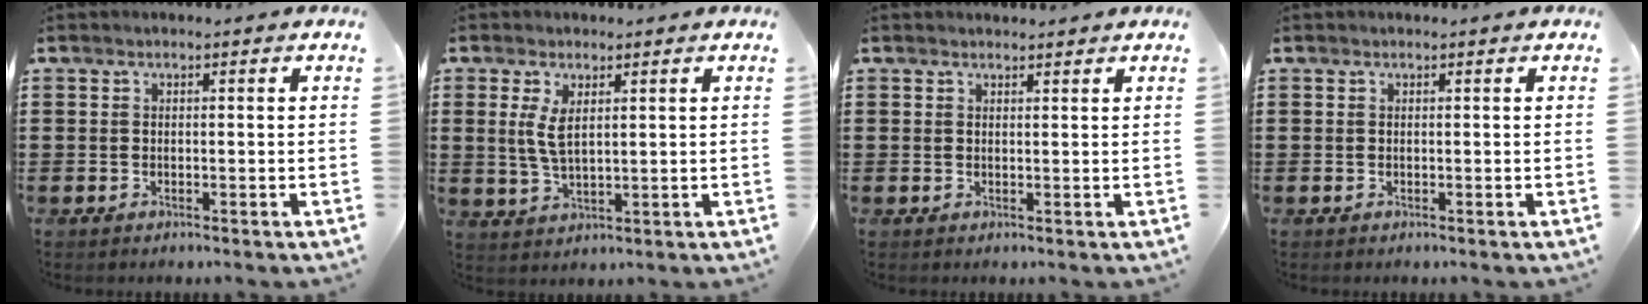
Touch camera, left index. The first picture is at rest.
{"total": 4.3, "force": [1.4, 1.7, 3.7], "torque": [-0.095, -0.001, 0.020]}
{"total": 1.2, "force": [1.2, 0.3, -0.1], "torque": [0.000, 0.002, 0.024]}
{"total": 0.0}